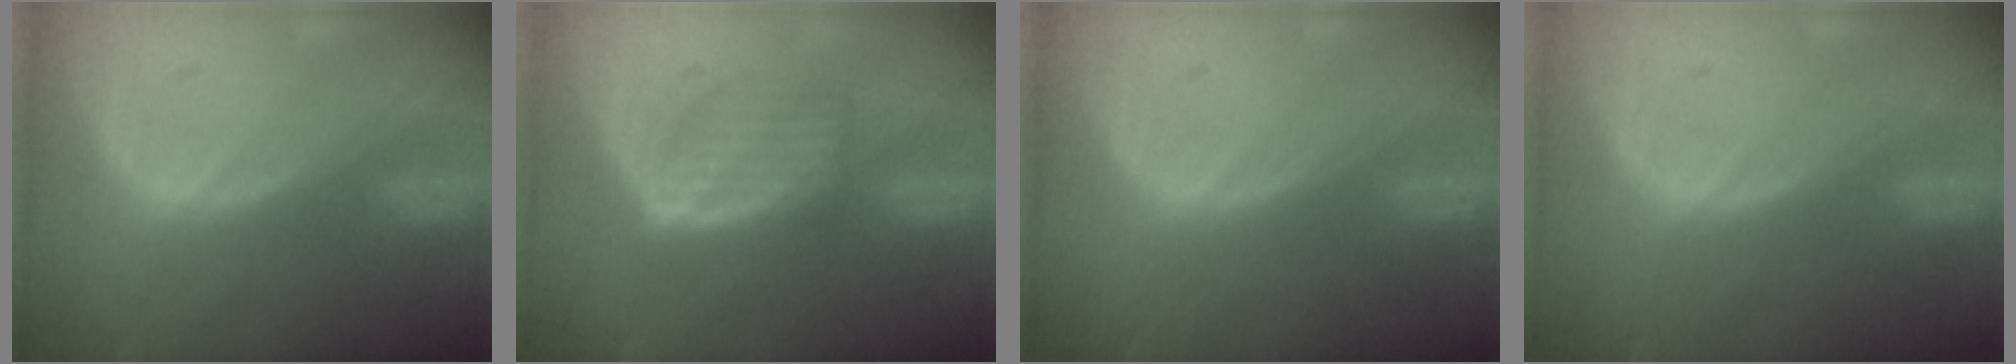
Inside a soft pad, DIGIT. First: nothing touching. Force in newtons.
{"total": 5.9, "press": 5.3, "slide": 2.6}
{"total": 0.0}
{"total": 0.0}